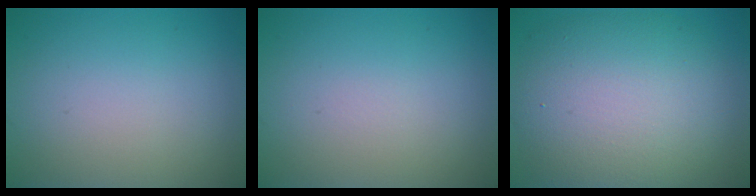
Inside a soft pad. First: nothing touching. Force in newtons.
{"total": 0.0}
{"total": 10.2, "press": 10.2, "slide": 0.9}